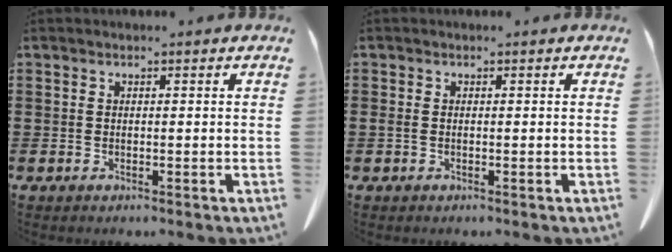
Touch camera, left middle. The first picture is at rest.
{"total": 0.6, "force": [-0.2, 0.2, 0.6], "torque": [-0.014, -0.001, -0.004]}